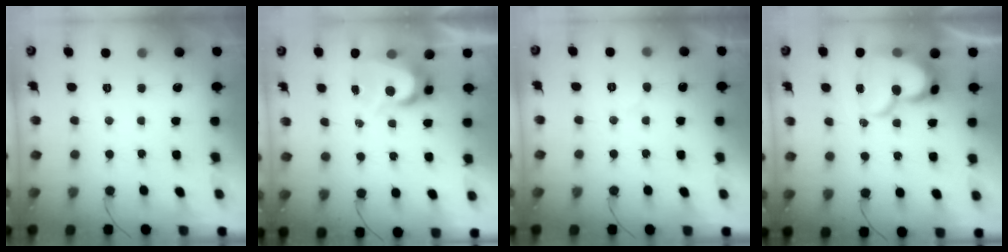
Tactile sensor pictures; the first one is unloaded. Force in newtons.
{"total": 7.5, "press": 7.5, "slide": 0.7}
{"total": 4.3, "press": 4.3, "slide": 0.4}
{"total": 16.3, "press": 16.2, "slide": 1.2}